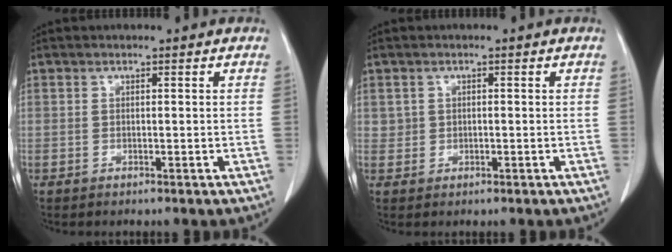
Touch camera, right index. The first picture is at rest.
{"total": 1.3, "force": [0.3, 1.2, 0.2], "torque": [0.004, 0.001, 0.004]}